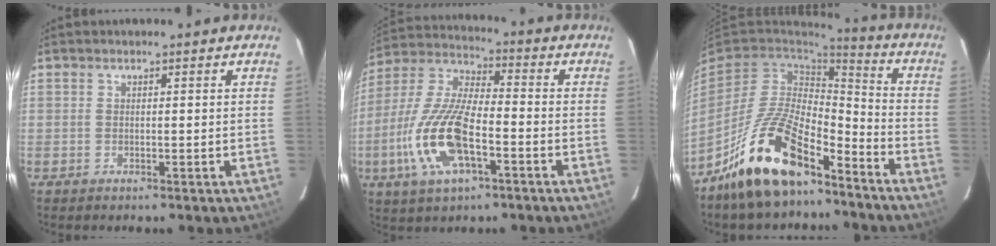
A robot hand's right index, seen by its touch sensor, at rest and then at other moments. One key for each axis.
{"total": 16.5, "fx": -5.7, "fy": 6.1, "fz": 14.2, "tx": -0.308, "ty": -0.008, "tz": -0.112}
{"total": 18.1, "fx": -12.5, "fy": 6.8, "fz": 11.2, "tx": -0.226, "ty": 0.000, "tz": -0.225}